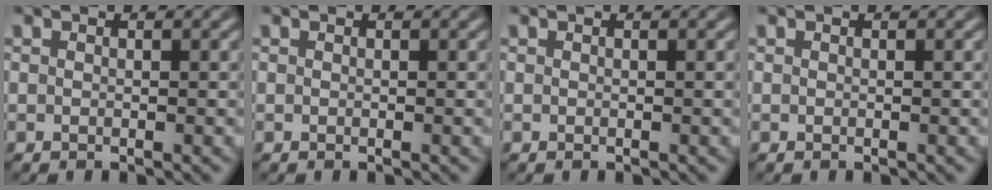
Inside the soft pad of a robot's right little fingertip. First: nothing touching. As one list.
[{"total": 0.0}, {"total": 0.0}, {"total": 0.0}]